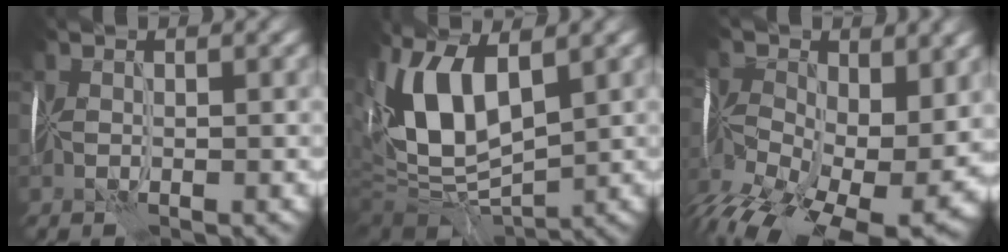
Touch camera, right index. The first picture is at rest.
{"total": 9.8, "force": [2.1, 5.4, 8.0], "torque": [-0.180, 0.010, 0.029]}
{"total": 17.5, "force": [-6.7, 10.6, 12.2], "torque": [-0.226, -0.018, -0.082]}